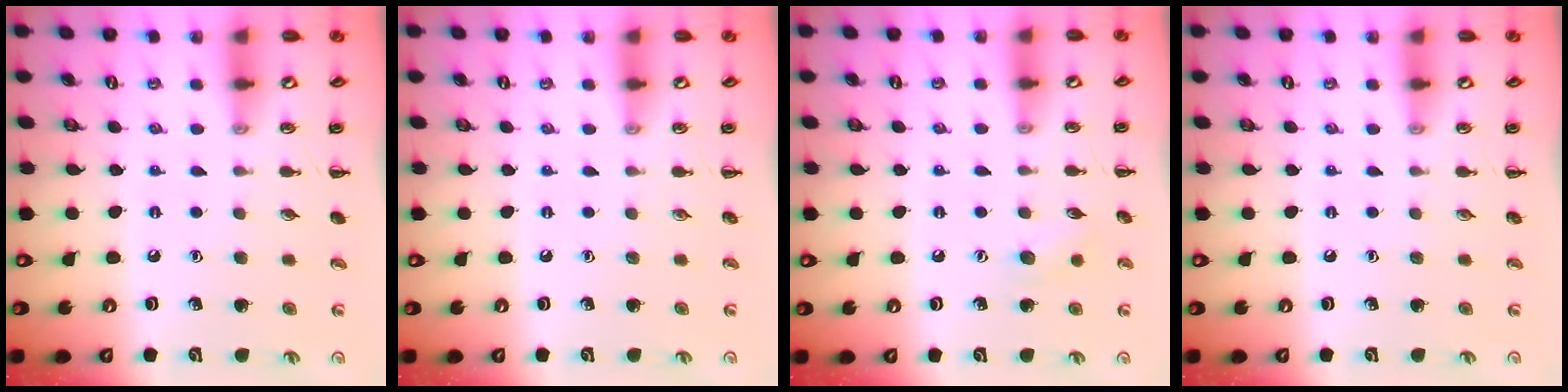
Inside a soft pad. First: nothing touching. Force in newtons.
{"total": 0.0}
{"total": 5.9, "press": 5.7, "slide": 1.5}
{"total": 0.0}